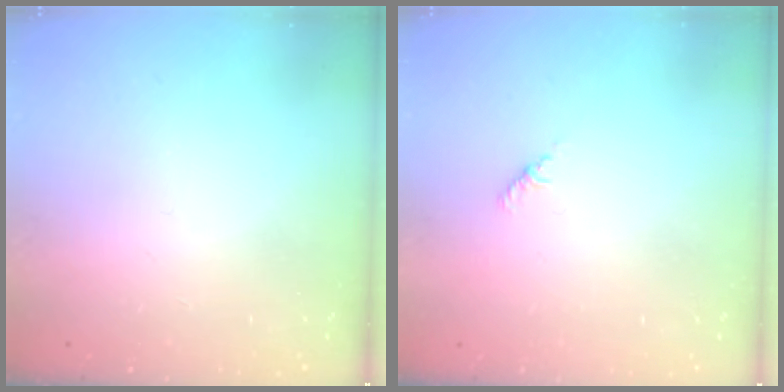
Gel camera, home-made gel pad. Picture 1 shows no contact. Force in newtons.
{"total": 1.8, "press": 1.7, "slide": 0.6}